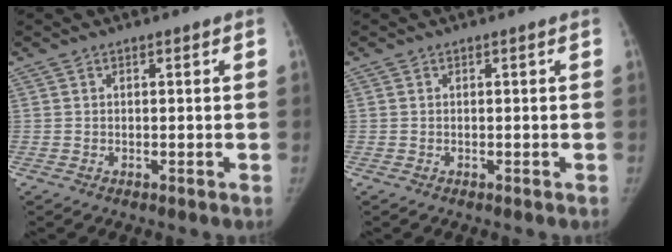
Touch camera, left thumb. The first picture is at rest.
{"total": 0.0}